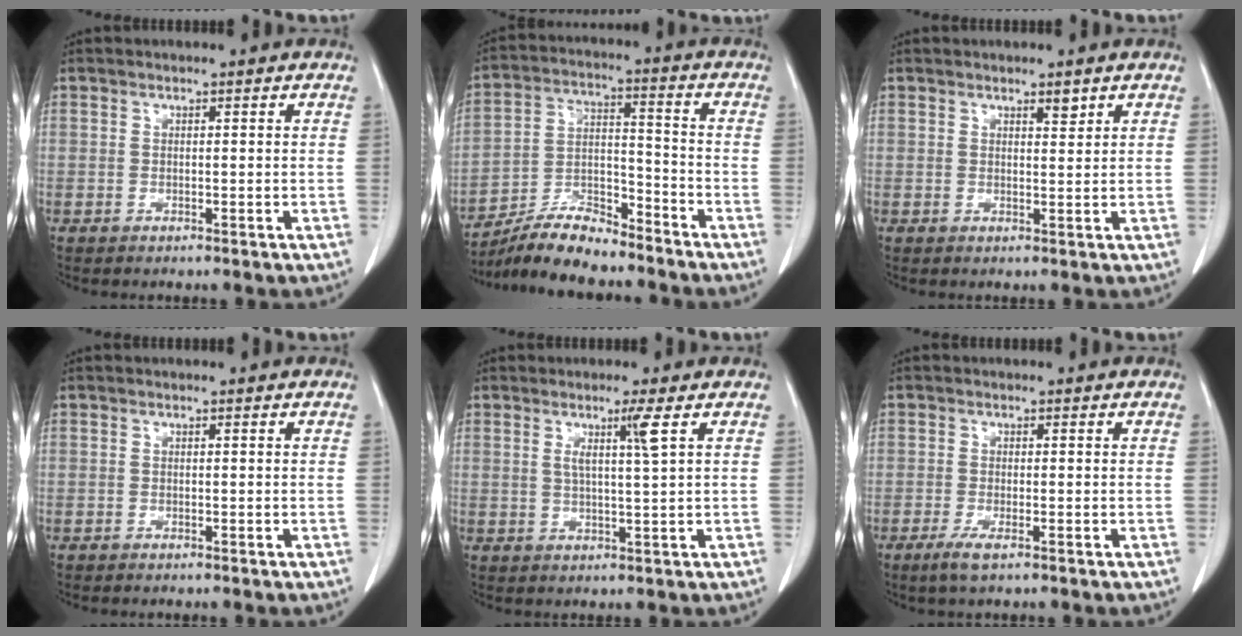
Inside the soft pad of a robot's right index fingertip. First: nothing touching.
{"total": 10.7, "force": [-9.7, 2.2, 4.1], "torque": [-0.075, 0.009, -0.177]}
{"total": 1.5, "force": [1.0, 0.4, 0.9], "torque": [-0.015, -0.006, 0.016]}
{"total": 0.0}
{"total": 3.6, "force": [1.4, -1.0, 3.2], "torque": [-0.062, -0.006, 0.028]}
{"total": 2.7, "force": [-1.7, 0.3, 2.0], "torque": [-0.044, -0.006, -0.032]}